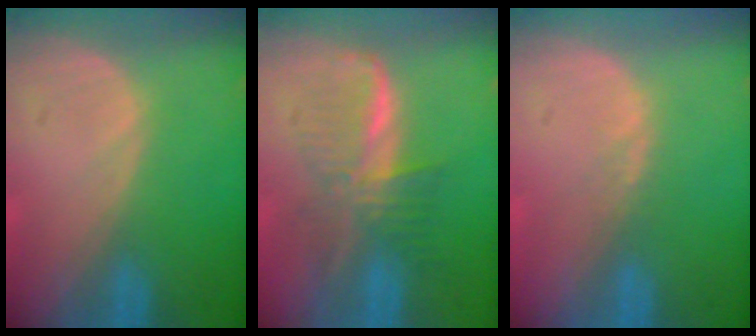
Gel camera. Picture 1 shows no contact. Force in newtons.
{"total": 6.2, "press": 6.1, "slide": 0.6}
{"total": 0.8, "press": 0.8, "slide": 0.3}